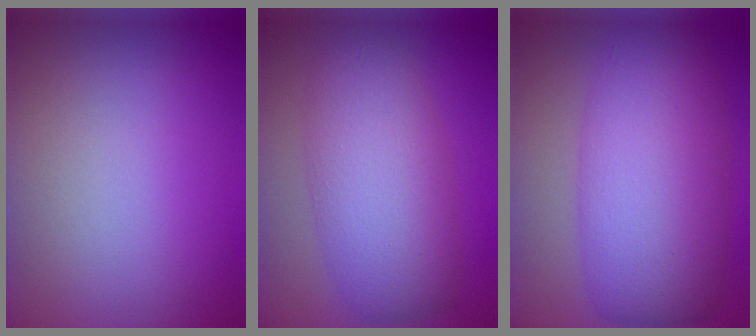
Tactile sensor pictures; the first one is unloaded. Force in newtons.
{"total": 7.3, "press": 7.3, "slide": 0.1}
{"total": 9.7, "press": 9.7, "slide": 0.2}